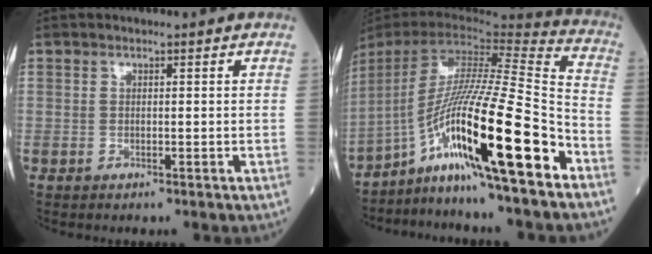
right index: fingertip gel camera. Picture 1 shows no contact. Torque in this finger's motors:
{"motor_torque": [1.72, -0.42, 0.69, 0.21]}